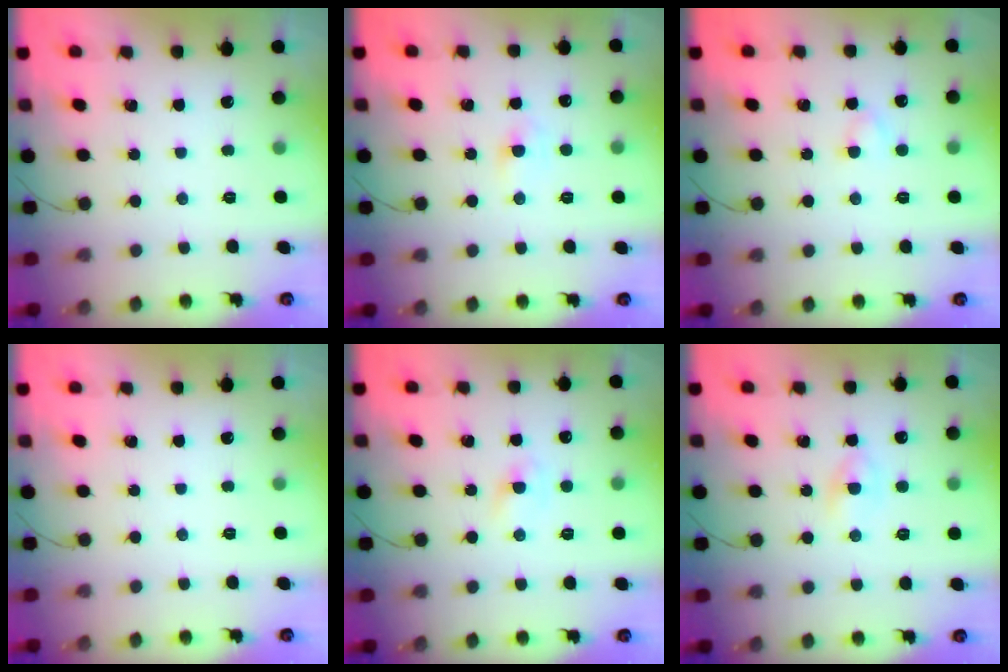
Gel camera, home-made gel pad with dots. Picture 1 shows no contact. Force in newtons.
{"total": 2.4, "press": 2.2, "slide": 0.9}
{"total": 2.3, "press": 2.1, "slide": 0.9}
{"total": 0.0}
{"total": 1.9, "press": 1.8, "slide": 0.8}
{"total": 2.1, "press": 2.0, "slide": 0.7}